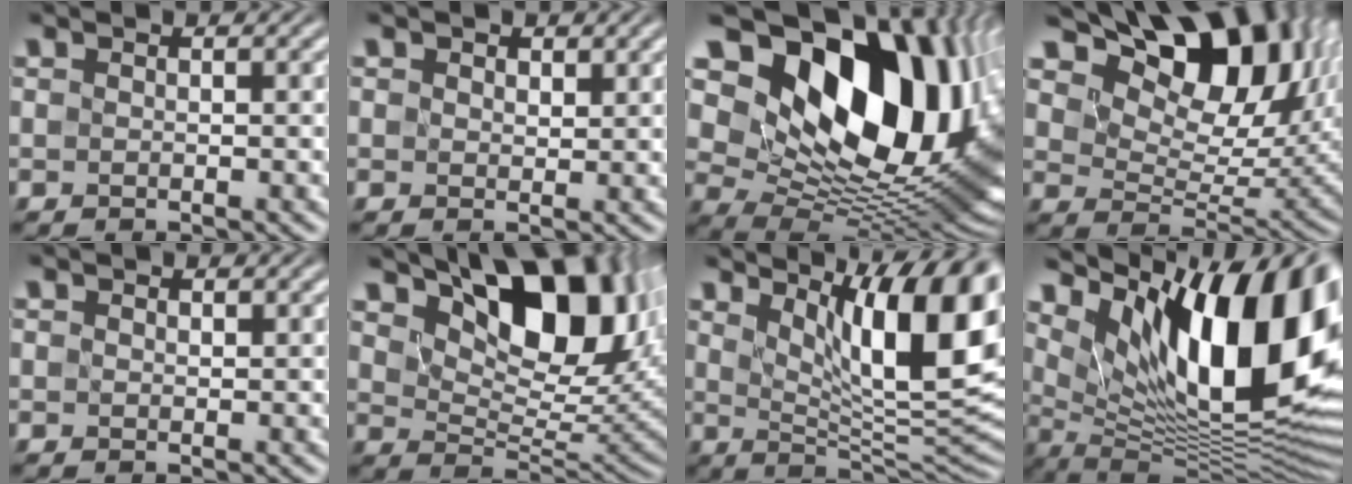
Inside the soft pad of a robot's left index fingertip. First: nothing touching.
{"total": 1.3, "force": [0.9, 0.9, 0.5], "torque": [-0.009, -0.002, 0.013]}
{"total": 18.8, "force": [7.0, 11.9, 12.8], "torque": [-0.206, 0.006, 0.135]}
{"total": 14.4, "force": [8.4, 7.4, 9.1], "torque": [-0.144, 0.010, 0.143]}
{"total": 0.7, "force": [0.4, 0.5, 0.3], "torque": [-0.004, -0.002, 0.006]}
{"total": 12.0, "force": [6.1, 6.0, 8.4], "torque": [-0.124, 0.002, 0.099]}
{"total": 13.7, "force": [5.6, 4.2, 11.8], "torque": [-0.151, -0.009, 0.090]}
{"total": 16.7, "force": [6.8, 6.9, 13.7], "torque": [-0.191, -0.002, 0.116]}